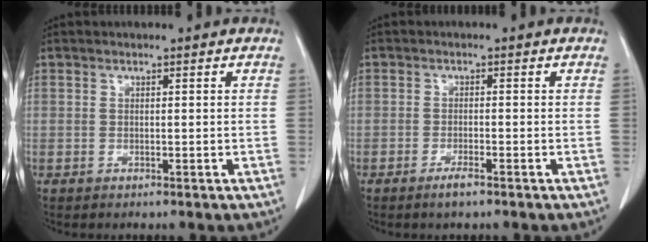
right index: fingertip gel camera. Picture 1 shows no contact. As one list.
[{"total": 2.2, "force": [-1.6, 0.2, 1.5], "torque": [-0.030, -0.002, -0.028]}]